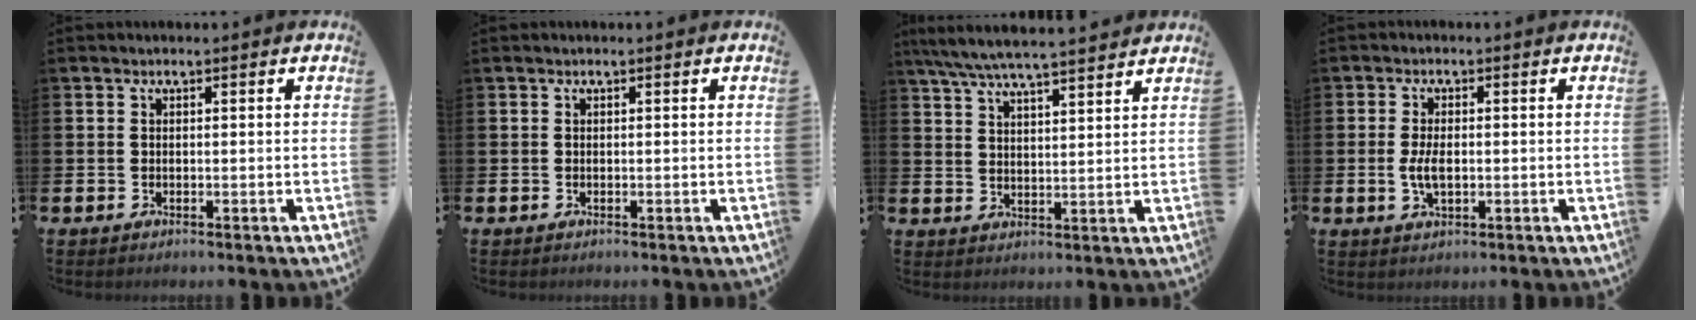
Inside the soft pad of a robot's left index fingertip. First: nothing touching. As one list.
[{"total": 0.0}, {"total": 6.7, "force": [6.3, 0.3, 2.2], "torque": [-0.057, -0.032, 0.111]}, {"total": 3.4, "force": [-0.2, 1.6, 2.9], "torque": [-0.040, -0.002, -0.008]}]